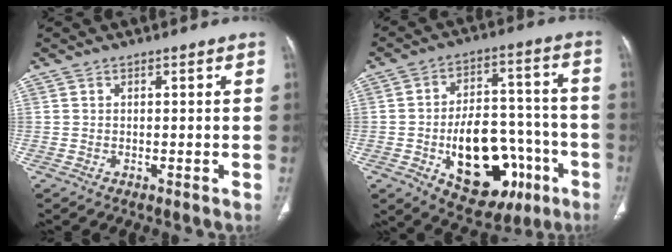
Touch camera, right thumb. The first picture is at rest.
{"total": 21.5, "force": [-7.3, 12.7, 15.8], "torque": [-0.200, 0.044, -0.087]}